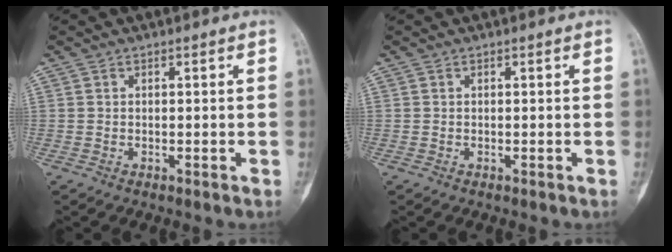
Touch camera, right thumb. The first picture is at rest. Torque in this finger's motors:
{"motor_torque": [0.19, 0.19, 0.11, 0.07, 0.00]}